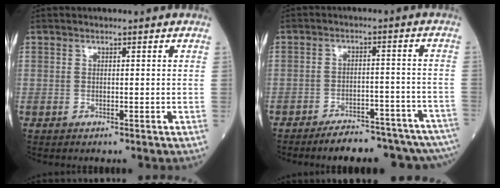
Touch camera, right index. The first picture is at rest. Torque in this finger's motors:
{"motor_torque": [0.81, -0.82, 0.59, 0.02]}